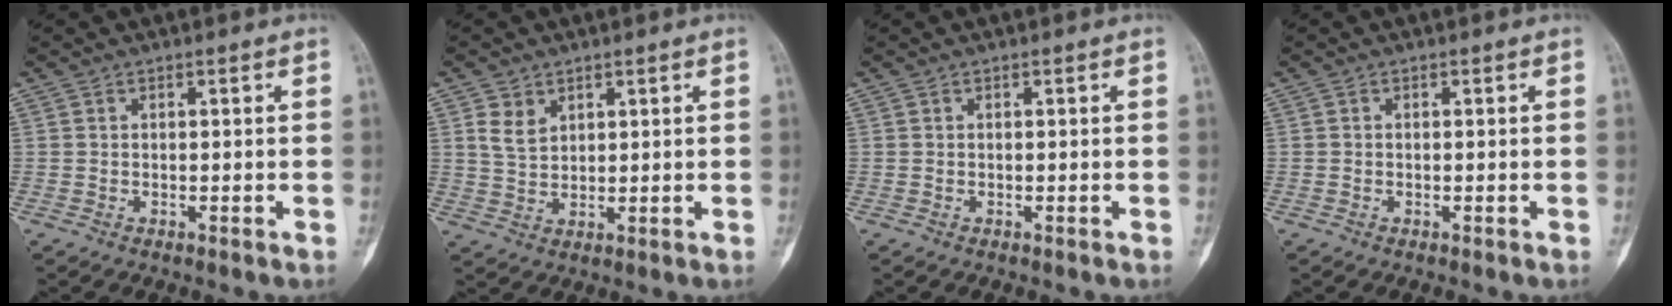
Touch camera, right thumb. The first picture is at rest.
{"total": 4.1, "force": [2.1, 2.9, 2.1], "torque": [-0.028, -0.013, 0.047]}
{"total": 0.0}
{"total": 0.0}